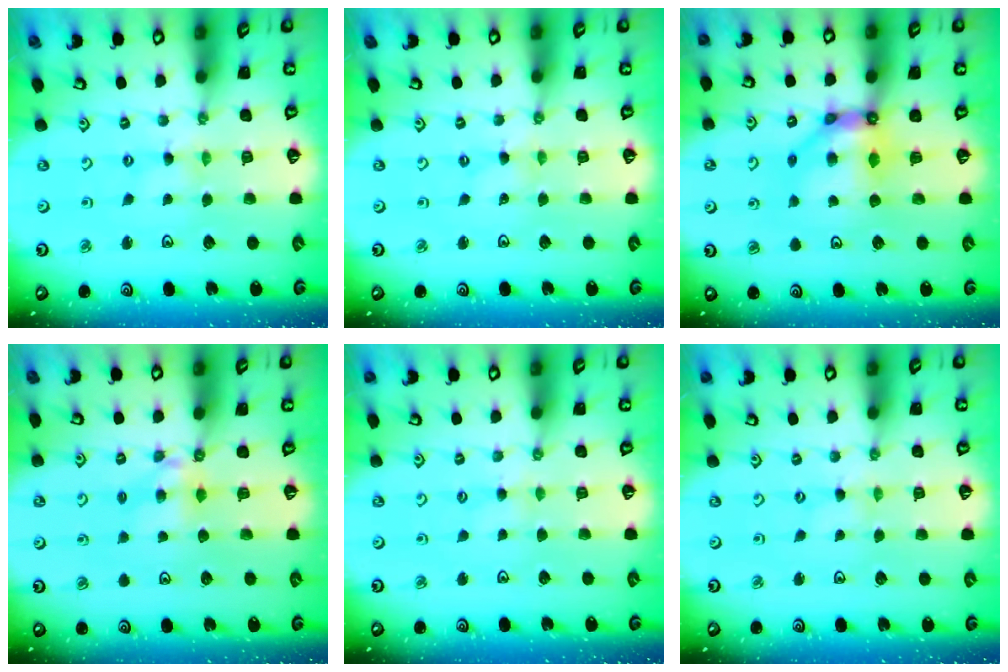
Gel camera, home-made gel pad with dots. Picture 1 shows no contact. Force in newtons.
{"total": 0.0}
{"total": 9.0, "press": 9.0, "slide": 0.8}
{"total": 5.7, "press": 5.6, "slide": 0.6}
{"total": 2.0, "press": 2.0, "slide": 0.3}
{"total": 0.0}